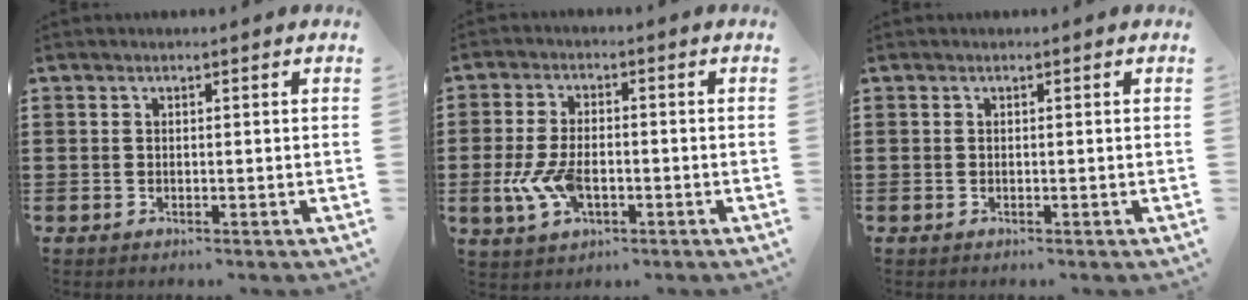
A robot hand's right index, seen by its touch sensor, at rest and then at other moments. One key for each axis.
{"total": 7.0, "fx": -1.8, "fy": 3.5, "fz": 5.8, "tx": -0.140, "ty": -0.007, "tz": -0.037}
{"total": 0.0}